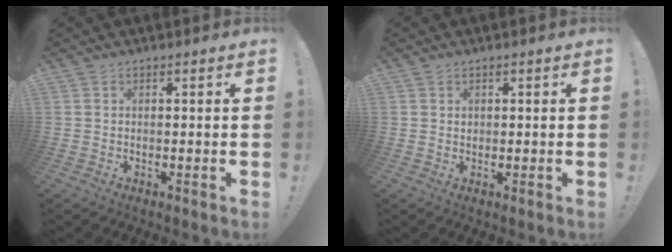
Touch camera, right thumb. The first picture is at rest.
{"total": 0.8, "force": [0.3, 0.7, 0.2], "torque": [-0.001, 0.001, 0.006]}